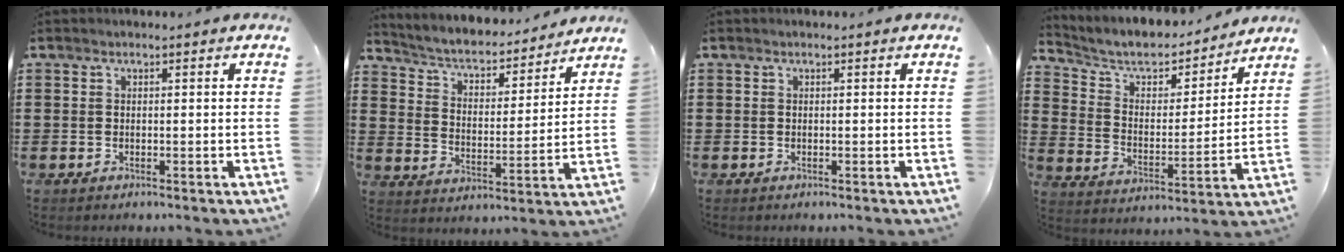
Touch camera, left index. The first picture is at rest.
{"total": 4.1, "force": [3.7, 1.0, 1.6], "torque": [-0.051, -0.029, 0.054]}
{"total": 0.0}
{"total": 6.5, "force": [5.8, 2.2, 2.1], "torque": [-0.073, -0.037, 0.096]}